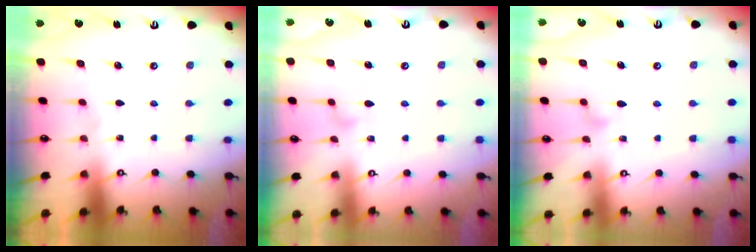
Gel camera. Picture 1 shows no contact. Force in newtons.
{"total": 6.5, "press": 6.5, "slide": 0.3}
{"total": 9.8, "press": 9.7, "slide": 0.5}